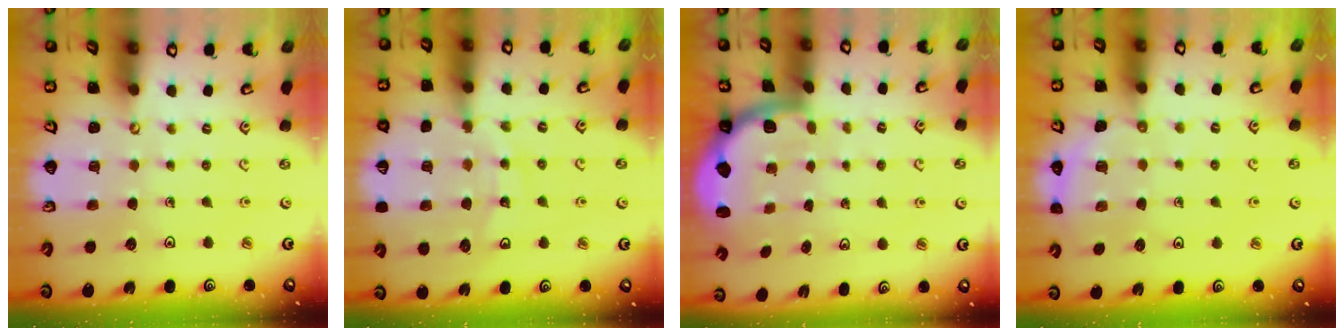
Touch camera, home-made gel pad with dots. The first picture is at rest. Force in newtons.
{"total": 12.5, "press": 12.2, "slide": 3.0}
{"total": 2.0, "press": 2.0, "slide": 0.5}
{"total": 5.3, "press": 4.9, "slide": 1.9}